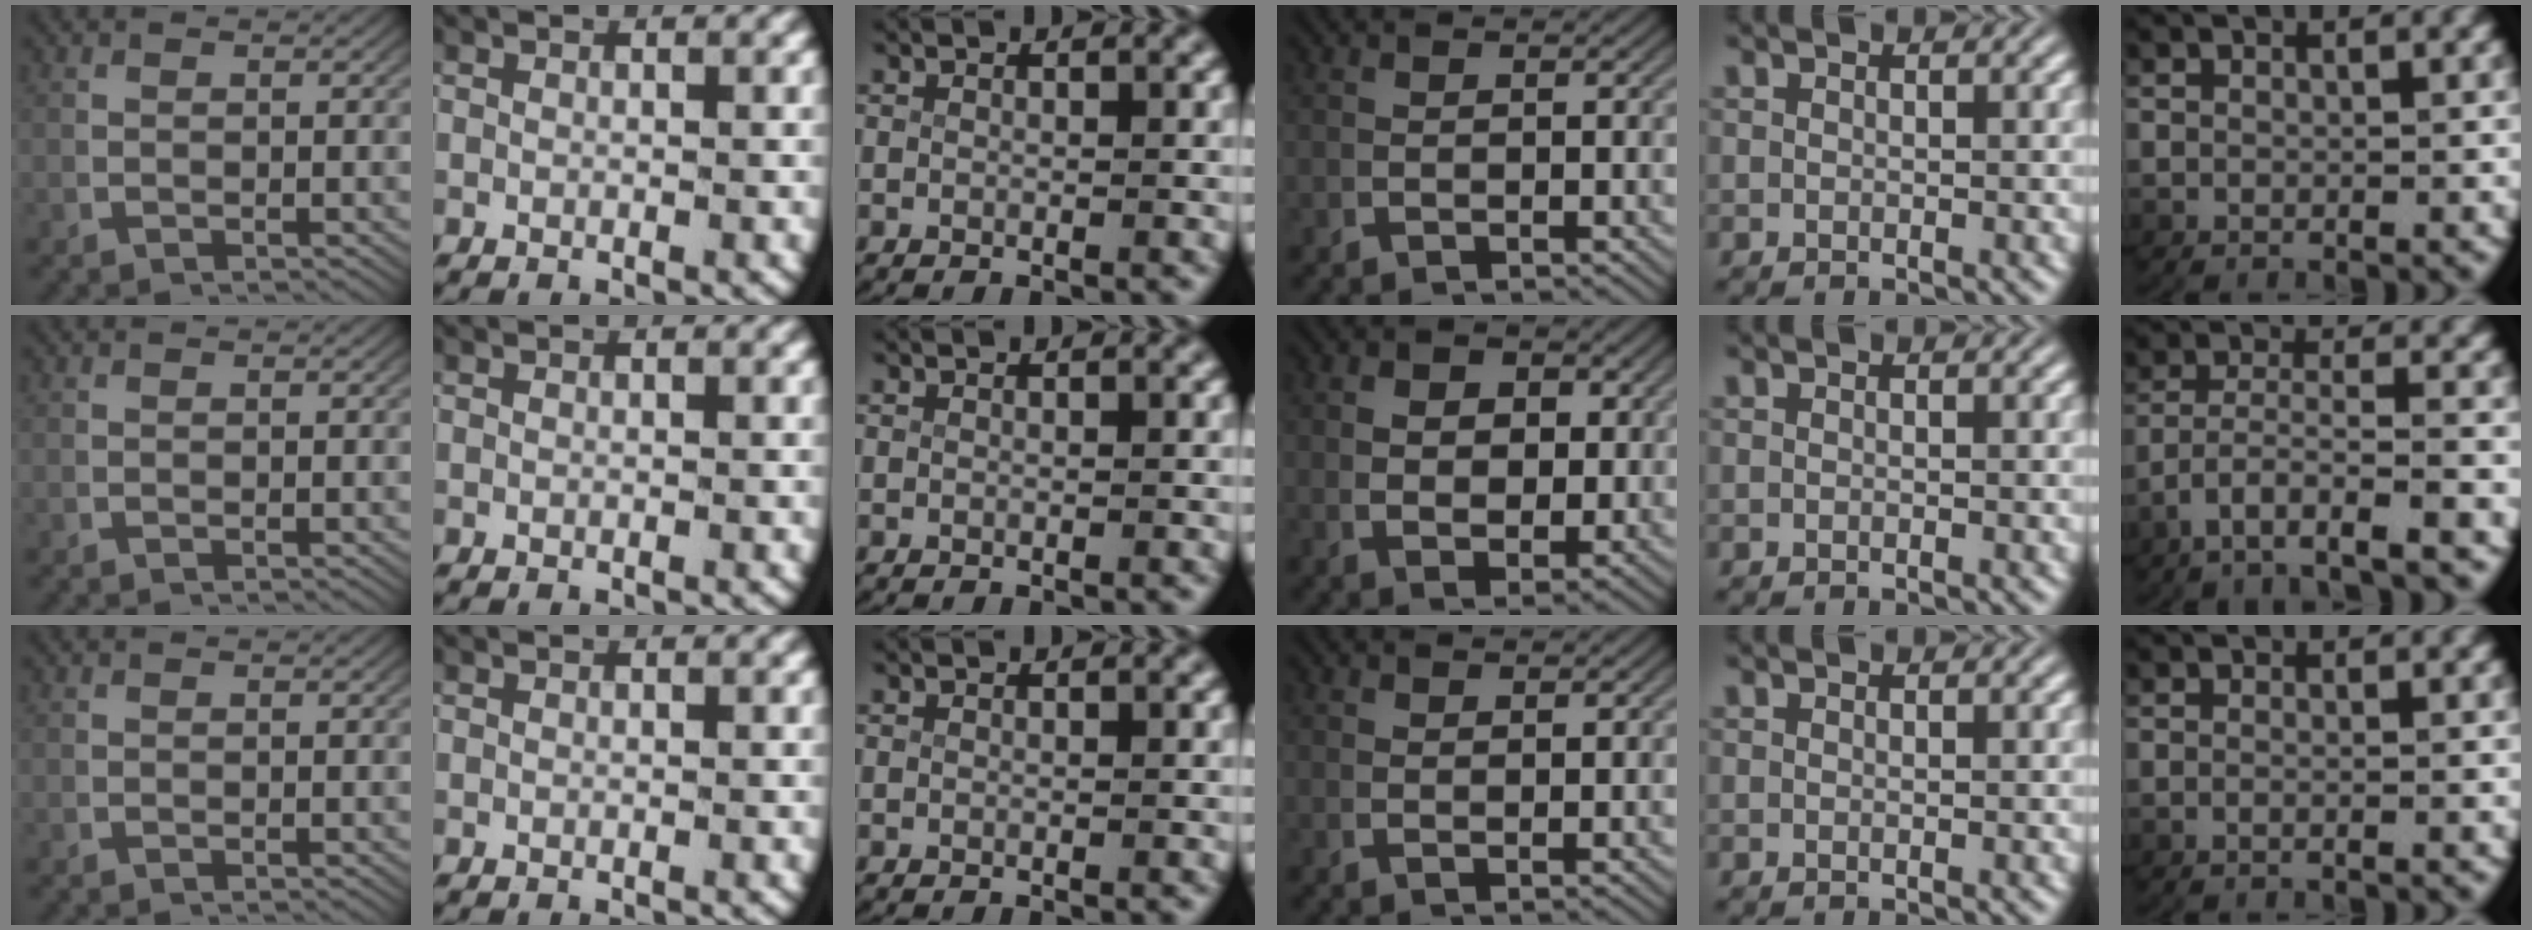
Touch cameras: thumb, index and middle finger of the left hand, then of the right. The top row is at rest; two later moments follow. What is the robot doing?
{"motion": "lift_and_place", "object": "towel"}